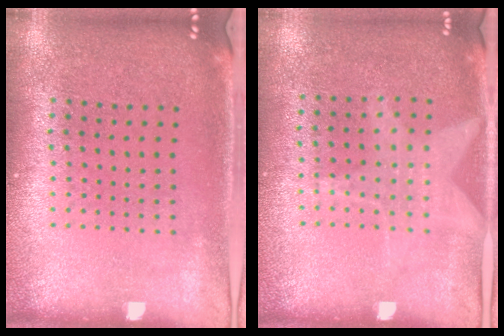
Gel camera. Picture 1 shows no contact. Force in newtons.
{"total": 1.3, "press": 0.9, "slide": 0.9}